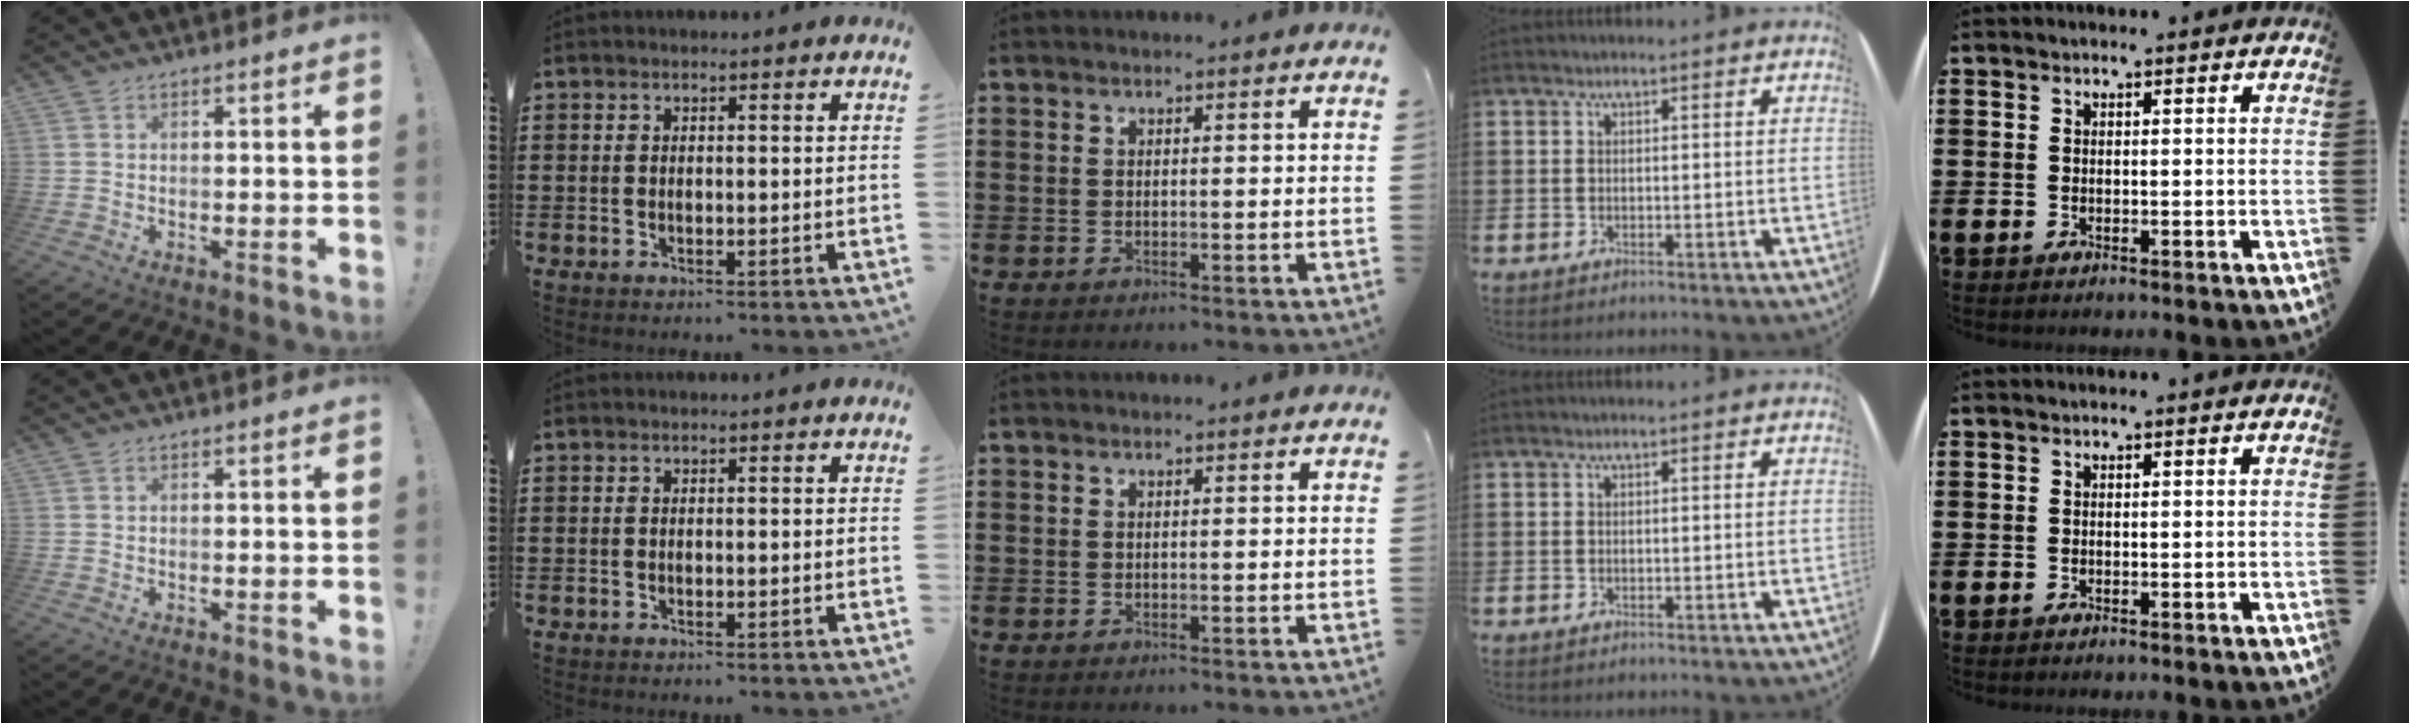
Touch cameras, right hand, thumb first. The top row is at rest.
{}